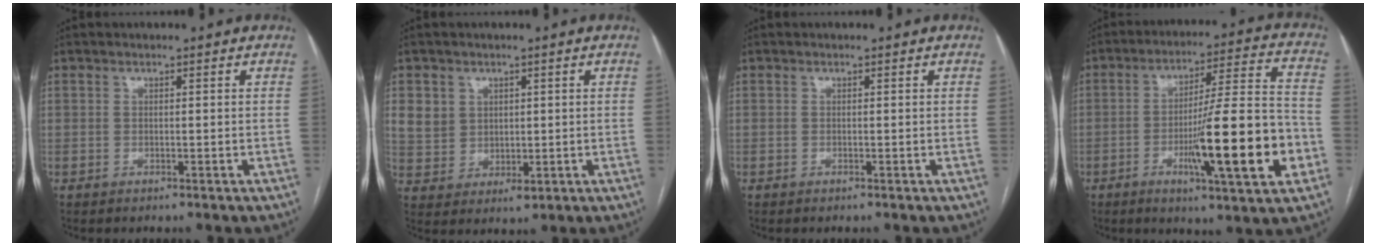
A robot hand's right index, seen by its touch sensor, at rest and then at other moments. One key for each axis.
{"total": 6.1, "fx": 2.3, "fy": 5.4, "fz": 1.7, "tx": -0.036, "ty": 0.005, "tz": 0.057}
{"total": 0.0}
{"total": 18.5, "fx": -5.5, "fy": 1.1, "fz": 17.6, "tx": -0.268, "ty": -0.004, "tz": -0.082}